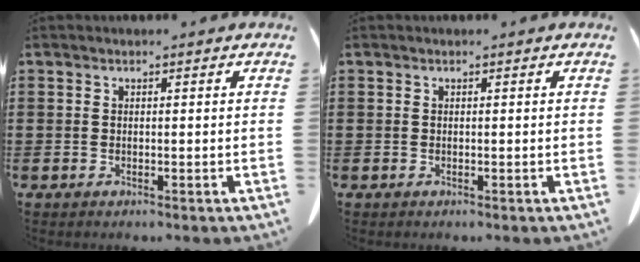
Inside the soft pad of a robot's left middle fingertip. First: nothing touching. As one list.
[{"total": 0.0}]